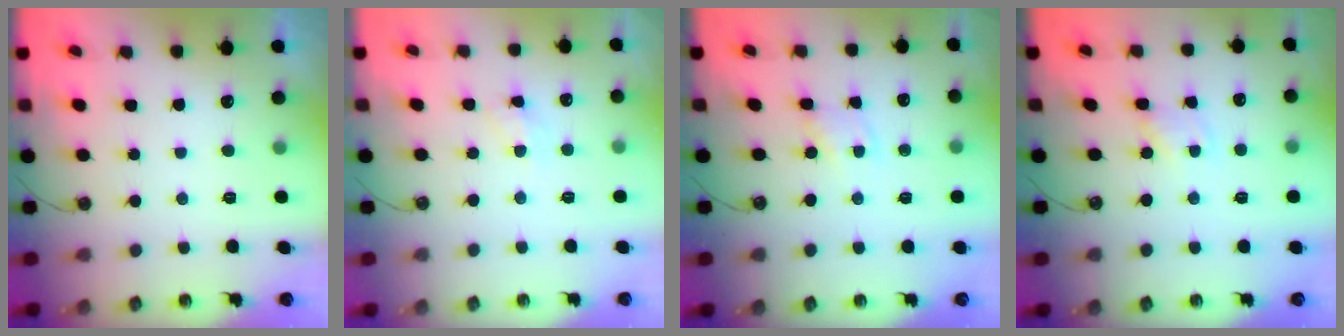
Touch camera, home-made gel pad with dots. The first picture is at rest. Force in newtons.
{"total": 4.6, "press": 4.6, "slide": 0.3}
{"total": 2.8, "press": 2.8, "slide": 0.3}
{"total": 1.4, "press": 1.4, "slide": 0.2}